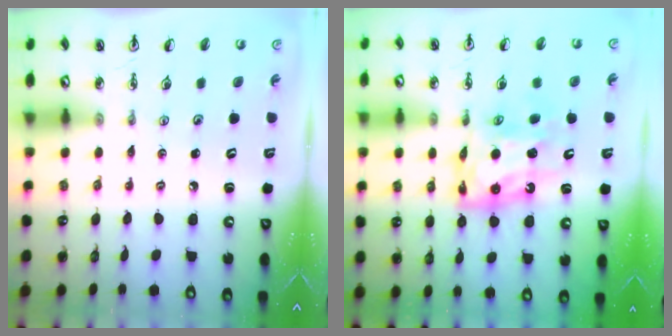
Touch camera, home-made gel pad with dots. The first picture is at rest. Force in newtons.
{"total": 10.8, "press": 10.7, "slide": 0.9}